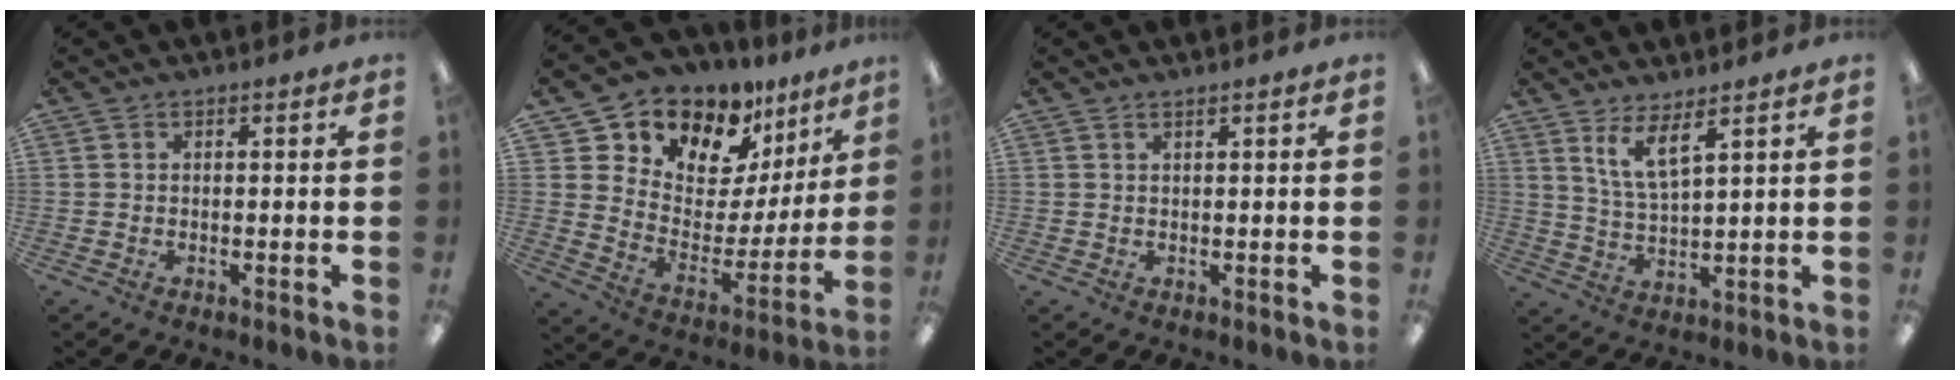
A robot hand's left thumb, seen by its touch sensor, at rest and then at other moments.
{"total": 11.7, "force": [9.9, 6.2, 0.8], "torque": [-0.029, -0.105, 0.180]}
{"total": 0.9, "force": [0.9, 0.0, 0.4], "torque": [-0.009, 0.000, 0.015]}
{"total": 7.3, "force": [5.3, 1.7, 4.7], "torque": [-0.107, -0.016, 0.094]}